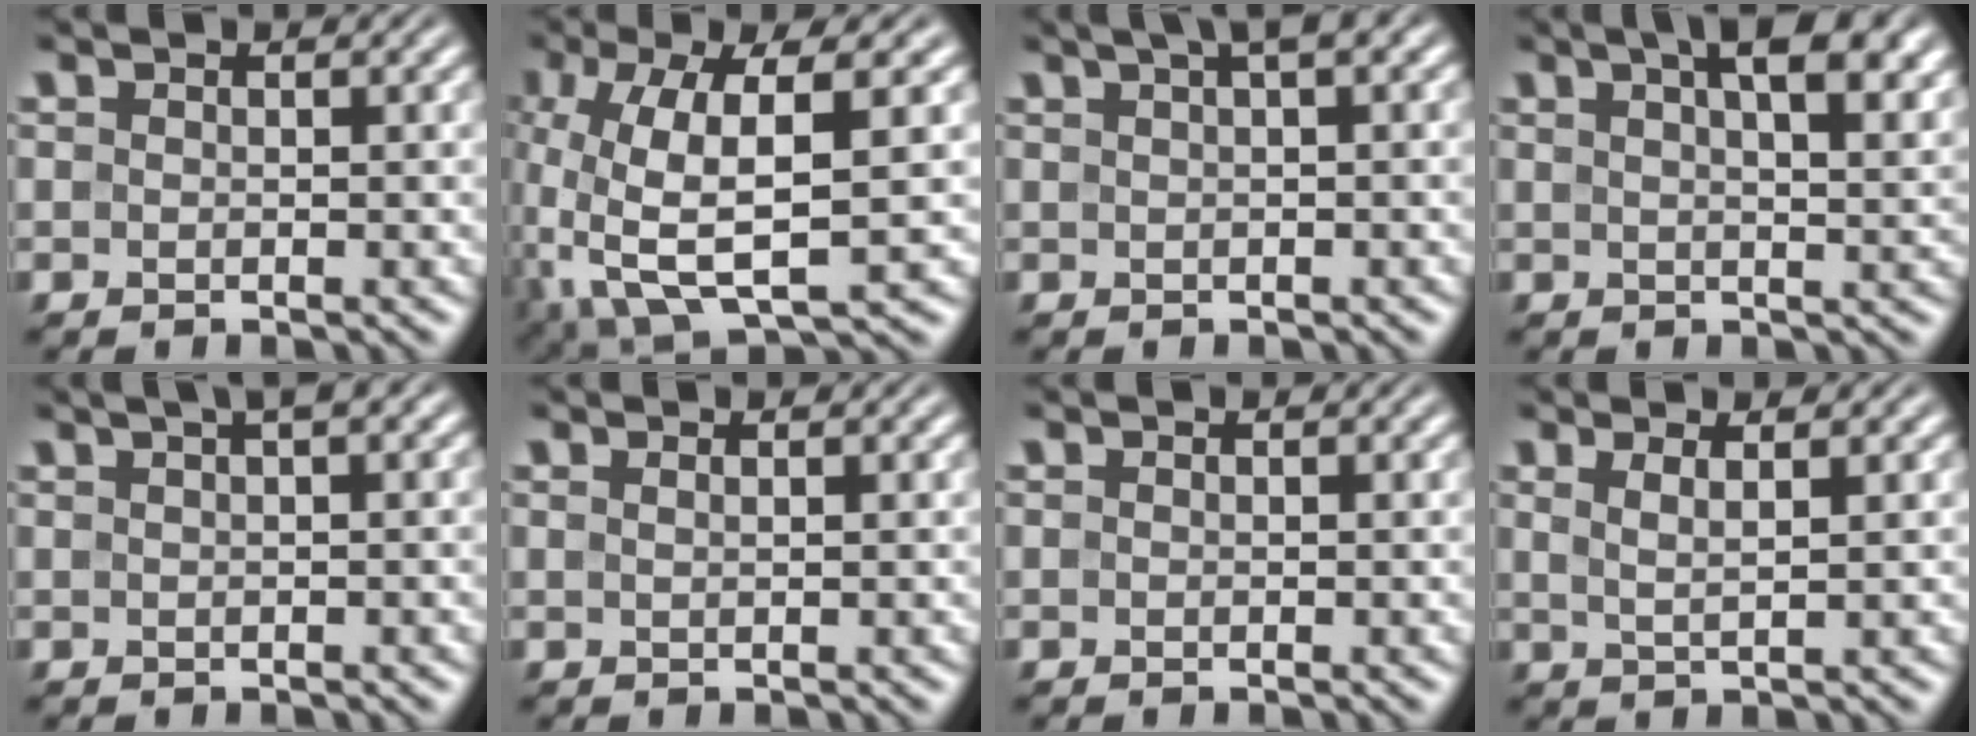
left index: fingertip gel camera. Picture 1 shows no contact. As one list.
[{"total": 9.6, "force": [-0.6, 3.8, 8.7], "torque": [-0.183, -0.002, -0.012]}, {"total": 3.3, "force": [1.5, 0.7, 2.9], "torque": [-0.033, 0.016, 0.021]}, {"total": 7.9, "force": [4.1, 2.9, 6.0], "torque": [-0.052, 0.031, 0.038]}, {"total": 2.9, "force": [1.2, 0.7, 2.6], "torque": [-0.025, 0.017, 0.011]}, {"total": 0.7, "force": [0.5, 0.1, 0.5], "torque": [-0.006, 0.001, 0.001]}, {"total": 0.0}, {"total": 2.2, "force": [1.2, 0.6, 1.8], "torque": [-0.025, 0.006, 0.012]}]